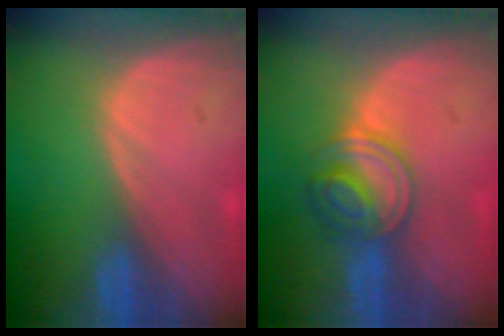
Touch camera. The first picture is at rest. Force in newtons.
{"total": 5.6, "press": 5.6, "slide": 0.6}